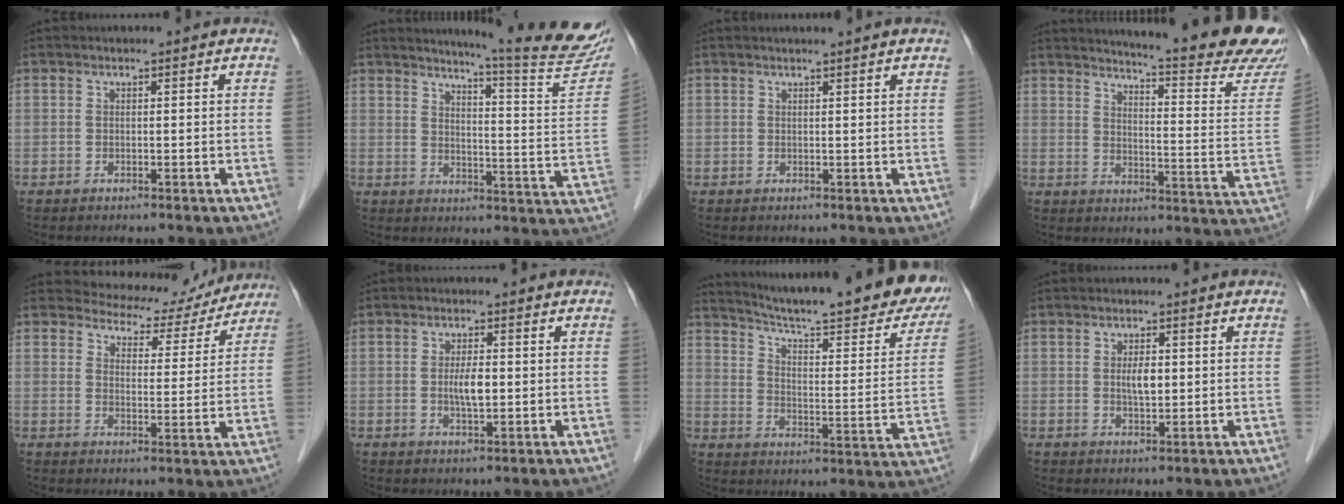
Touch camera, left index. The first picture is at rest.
{"total": 18.9, "force": [17.3, -0.5, 7.7], "torque": [-0.106, -0.098, 0.197]}
{"total": 1.3, "force": [1.1, -0.4, 0.5], "torque": [-0.015, 0.000, 0.024]}
{"total": 23.2, "force": [21.0, 0.2, 9.9], "torque": [-0.139, -0.114, 0.246]}
{"total": 10.3, "force": [9.7, 3.4, 0.4], "torque": [0.006, -0.002, 0.114]}
{"total": 3.4, "force": [-0.2, 1.0, 3.3], "torque": [-0.064, -0.001, -0.002]}
{"total": 28.1, "force": [24.7, 2.7, 13.1], "torque": [-0.198, -0.073, 0.315]}
{"total": 2.7, "force": [0.3, 1.0, 2.5], "torque": [-0.046, -0.001, 0.006]}